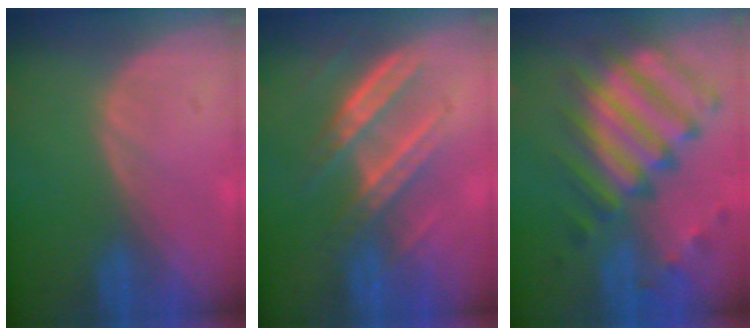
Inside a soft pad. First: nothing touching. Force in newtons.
{"total": 7.3, "press": 6.8, "slide": 2.8}
{"total": 11.9, "press": 10.3, "slide": 5.9}